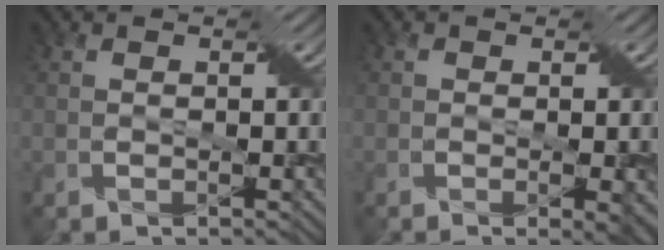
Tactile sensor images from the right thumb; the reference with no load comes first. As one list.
[{"total": 4.6, "force": [-1.7, 1.9, 3.9], "torque": [-0.047, -0.015, -0.017]}]